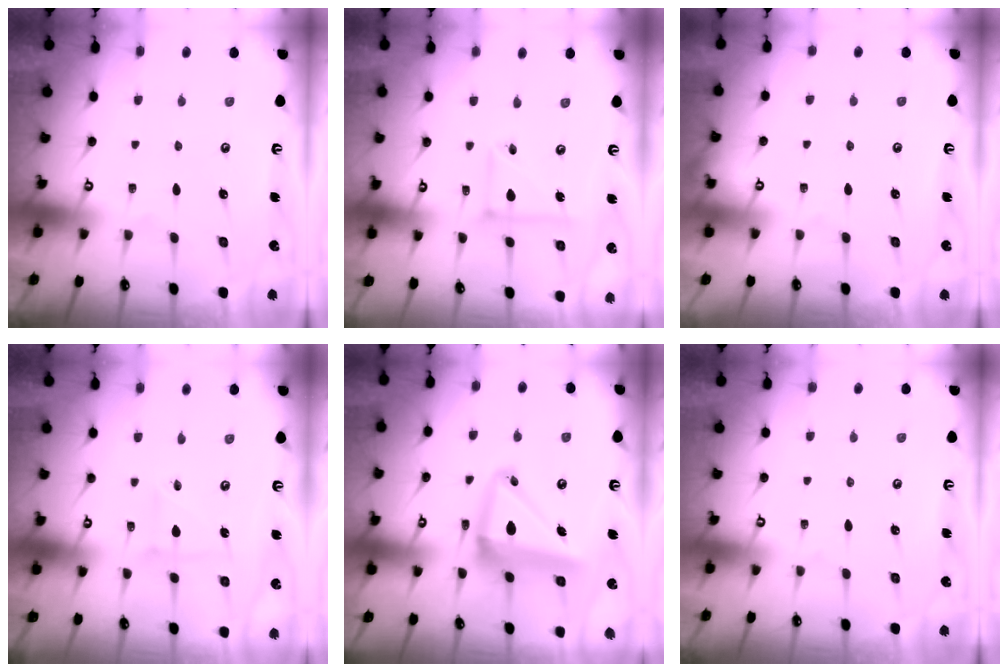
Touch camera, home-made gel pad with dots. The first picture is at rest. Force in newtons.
{"total": 9.4, "press": 9.4, "slide": 0.7}
{"total": 0.0}
{"total": 3.5, "press": 3.4, "slide": 0.8}
{"total": 15.3, "press": 15.1, "slide": 1.9}
{"total": 0.0}